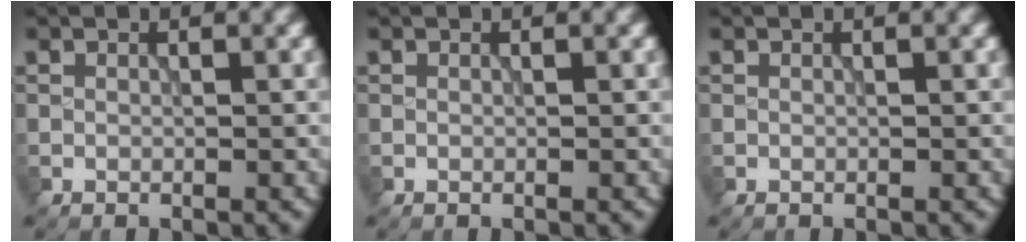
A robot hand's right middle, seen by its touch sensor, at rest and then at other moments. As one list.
[{"total": 0.0}, {"total": 0.0}]